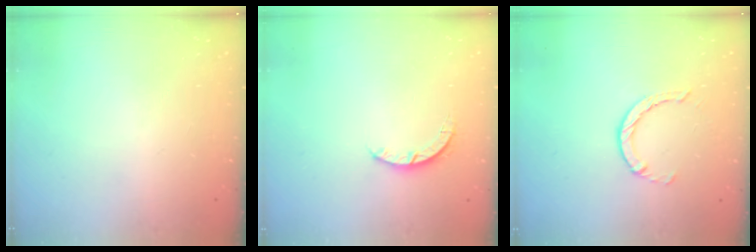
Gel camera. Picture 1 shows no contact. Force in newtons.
{"total": 2.7, "press": 2.7, "slide": 0.4}
{"total": 2.4, "press": 2.4, "slide": 0.4}